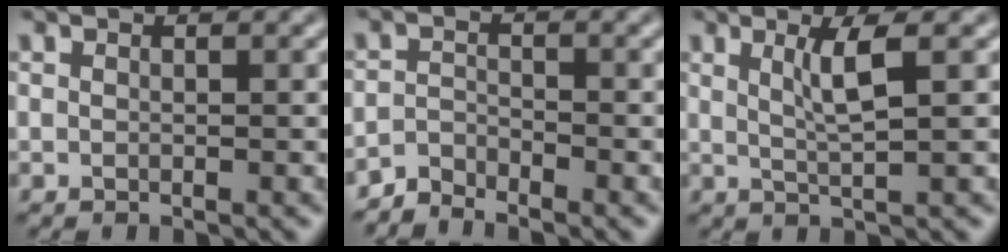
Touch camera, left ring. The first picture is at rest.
{"total": 2.1, "force": [-2.1, 0.4, 0.2], "torque": [-0.004, 0.002, -0.050]}
{"total": 2.9, "force": [1.0, 0.5, 2.7], "torque": [-0.046, -0.002, 0.019]}